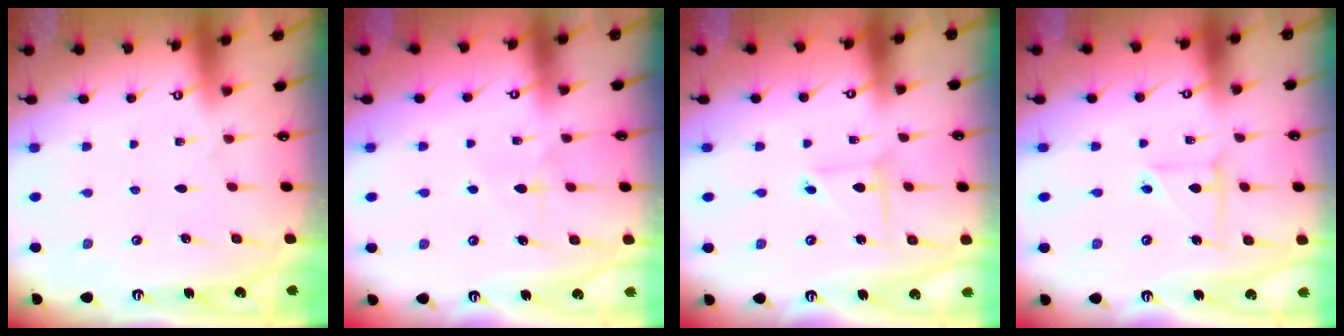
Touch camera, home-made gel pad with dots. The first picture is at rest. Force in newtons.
{"total": 5.5, "press": 5.5, "slide": 0.3}
{"total": 2.8, "press": 2.8, "slide": 0.3}
{"total": 4.0, "press": 4.0, "slide": 0.4}